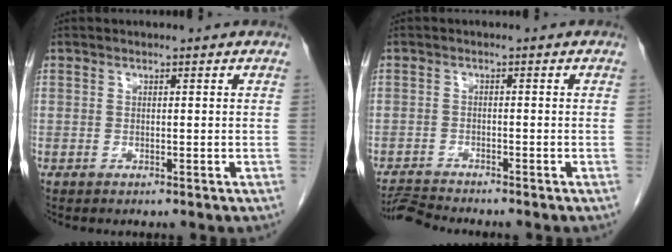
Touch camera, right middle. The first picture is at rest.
{"total": 3.5, "force": [-3.4, -0.8, 0.1], "torque": [-0.002, -0.019, -0.060]}